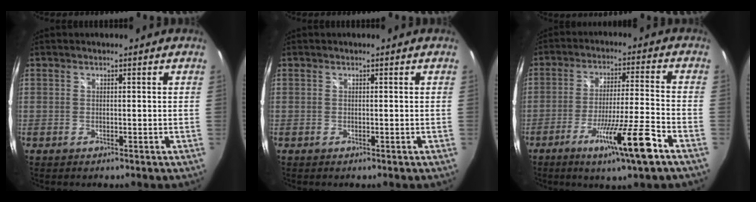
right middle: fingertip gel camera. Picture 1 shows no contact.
{"total": 0.0}
{"total": 12.6, "force": [-7.1, -0.5, 10.3], "torque": [-0.196, -0.023, -0.125]}